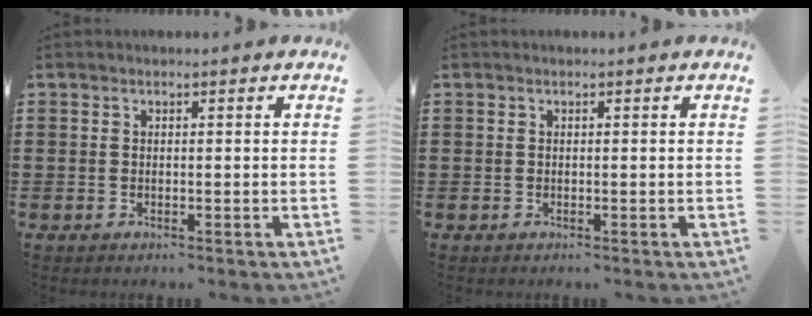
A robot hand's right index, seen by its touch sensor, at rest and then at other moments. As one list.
[{"total": 0.0}]